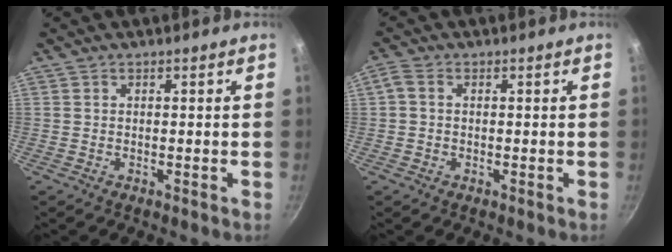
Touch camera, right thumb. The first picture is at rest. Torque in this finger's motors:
{"motor_torque": [-0.35, 0.51, -0.31, 0.25, 0.09]}